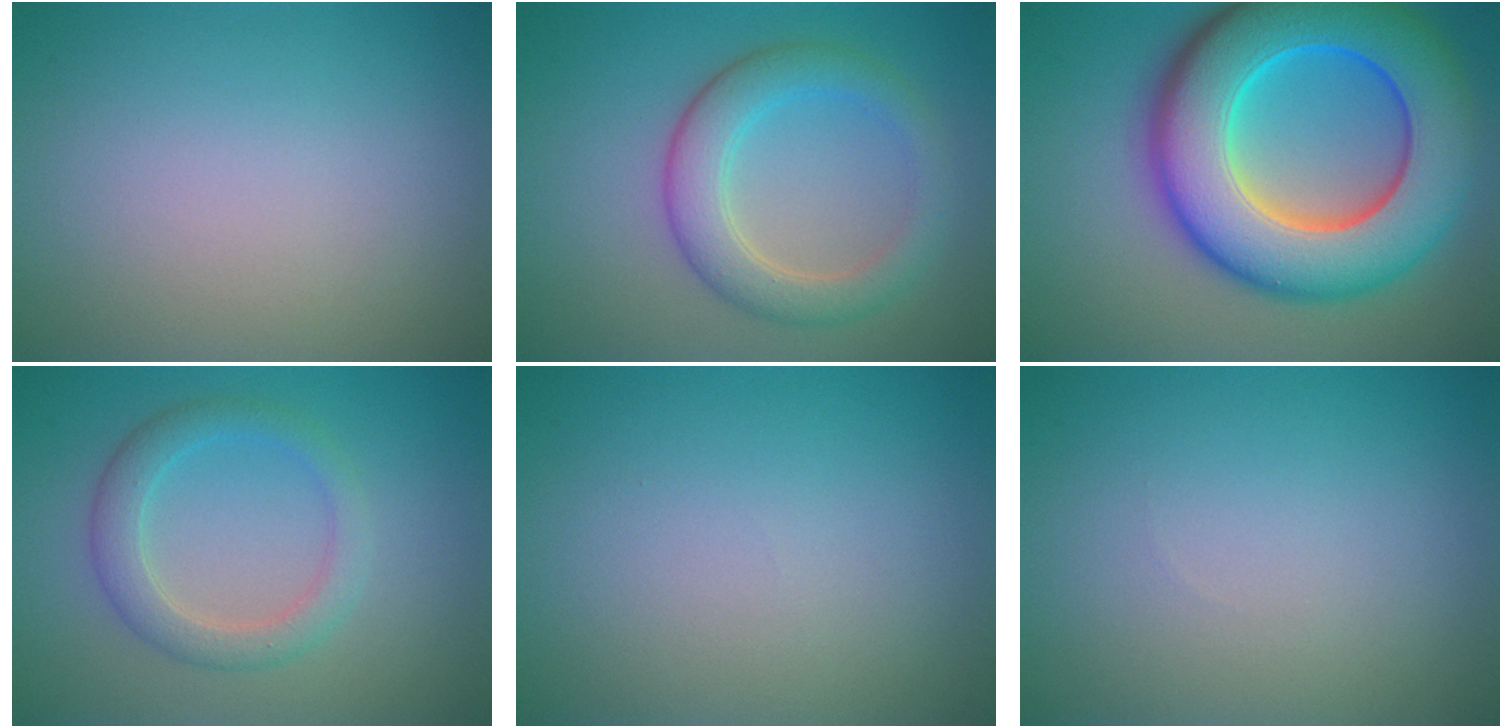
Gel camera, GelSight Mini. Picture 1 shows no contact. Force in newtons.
{"total": 4.5, "press": 4.5, "slide": 0.2}
{"total": 13.9, "press": 13.9, "slide": 0.2}
{"total": 3.0, "press": 3.0, "slide": 0.1}
{"total": 0.0}
{"total": 0.0}